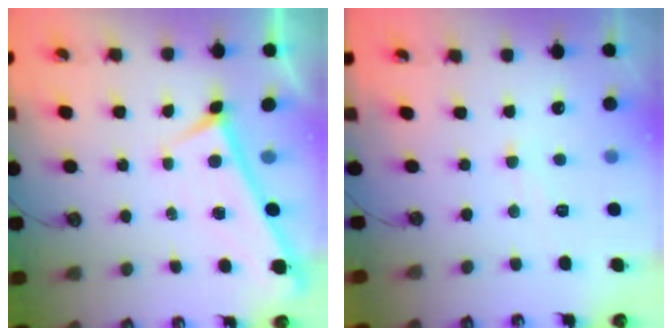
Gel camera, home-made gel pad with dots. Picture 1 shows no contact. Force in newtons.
{"total": 0.9, "press": 0.8, "slide": 0.5}